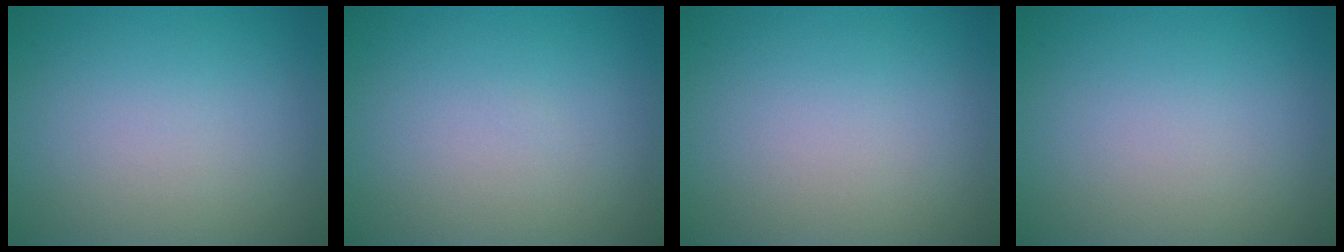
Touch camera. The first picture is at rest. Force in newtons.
{"total": 0.0}
{"total": 0.0}
{"total": 0.0}